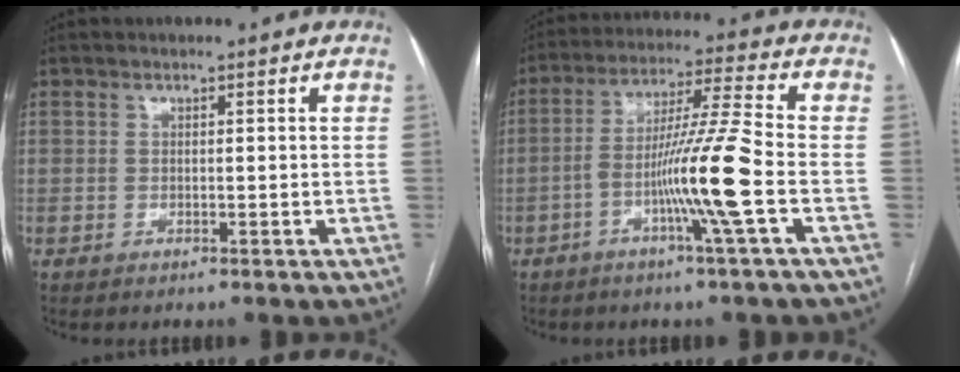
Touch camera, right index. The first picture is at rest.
{"total": 11.4, "force": [-3.7, -1.8, 10.7], "torque": [-0.201, 0.000, -0.072]}